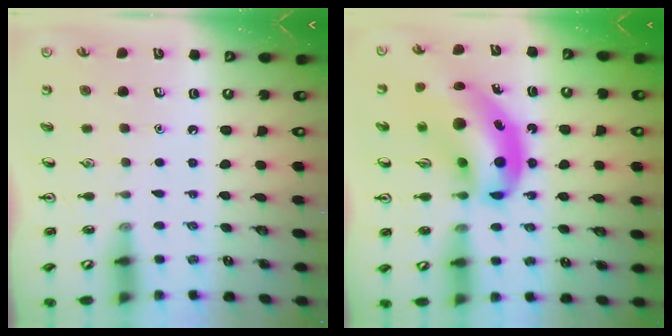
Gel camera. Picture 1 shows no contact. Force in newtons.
{"total": 16.9, "press": 16.1, "slide": 5.0}